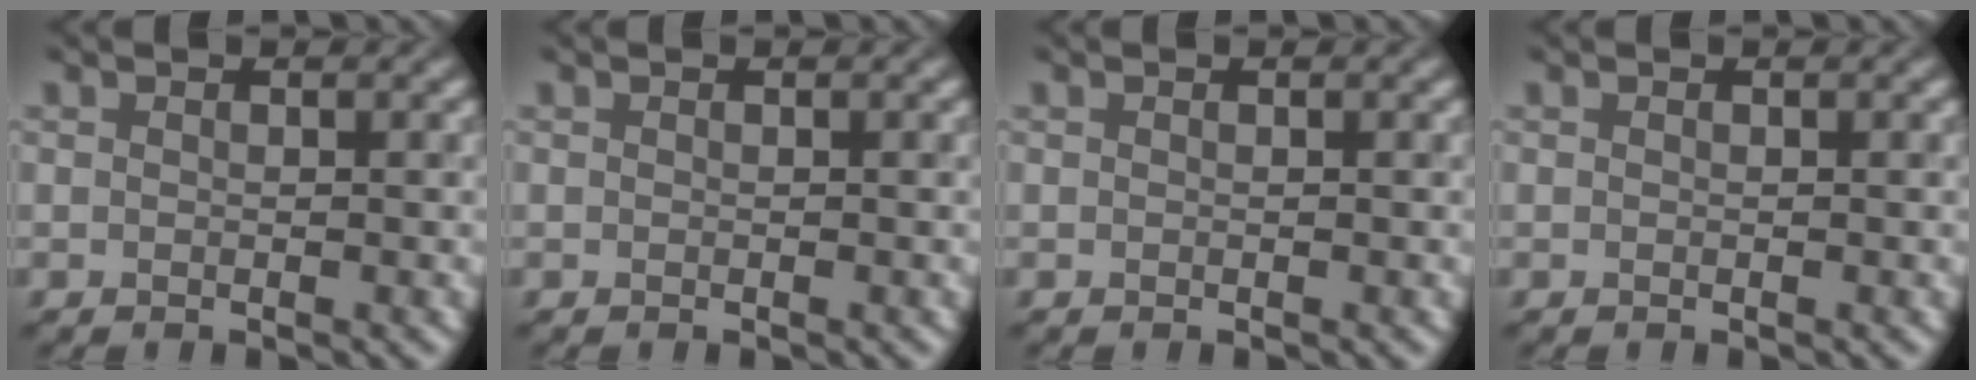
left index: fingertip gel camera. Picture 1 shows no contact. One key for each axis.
{"total": 0.0}
{"total": 0.0}
{"total": 0.0}